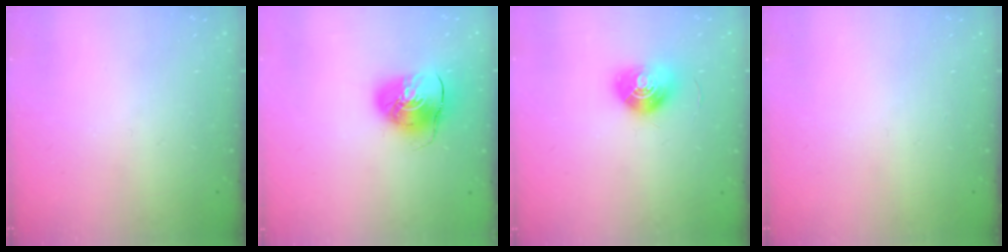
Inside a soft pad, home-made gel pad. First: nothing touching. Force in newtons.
{"total": 9.7, "press": 9.6, "slide": 1.4}
{"total": 10.0, "press": 10.0, "slide": 0.4}
{"total": 0.0}